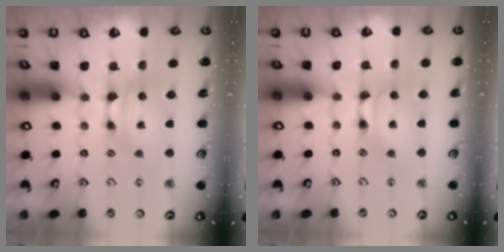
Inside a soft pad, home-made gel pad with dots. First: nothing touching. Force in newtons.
{"total": 1.6, "press": 1.6, "slide": 0.1}